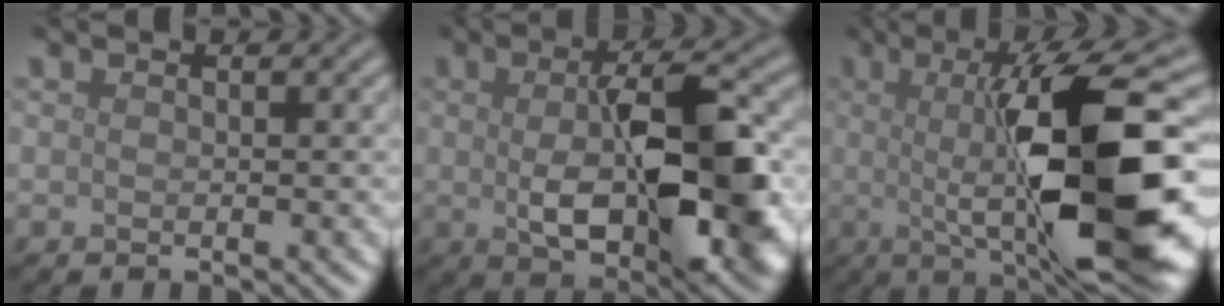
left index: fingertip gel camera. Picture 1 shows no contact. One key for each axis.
{"total": 11.3, "fx": -0.2, "fy": 4.5, "fz": 10.4, "tx": -0.167, "ty": -0.008, "tz": 0.002}
{"total": 13.7, "fx": 0.3, "fy": 3.3, "fz": 13.3, "tx": -0.183, "ty": -0.006, "tz": 0.002}